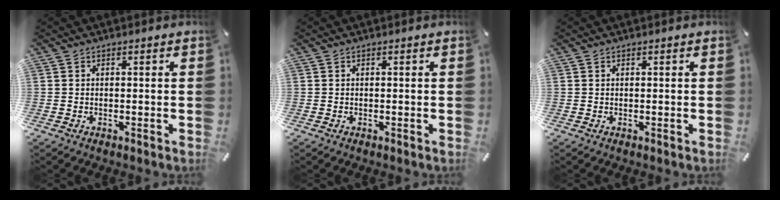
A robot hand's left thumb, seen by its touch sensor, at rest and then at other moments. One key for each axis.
{"total": 0.0}
{"total": 0.0}